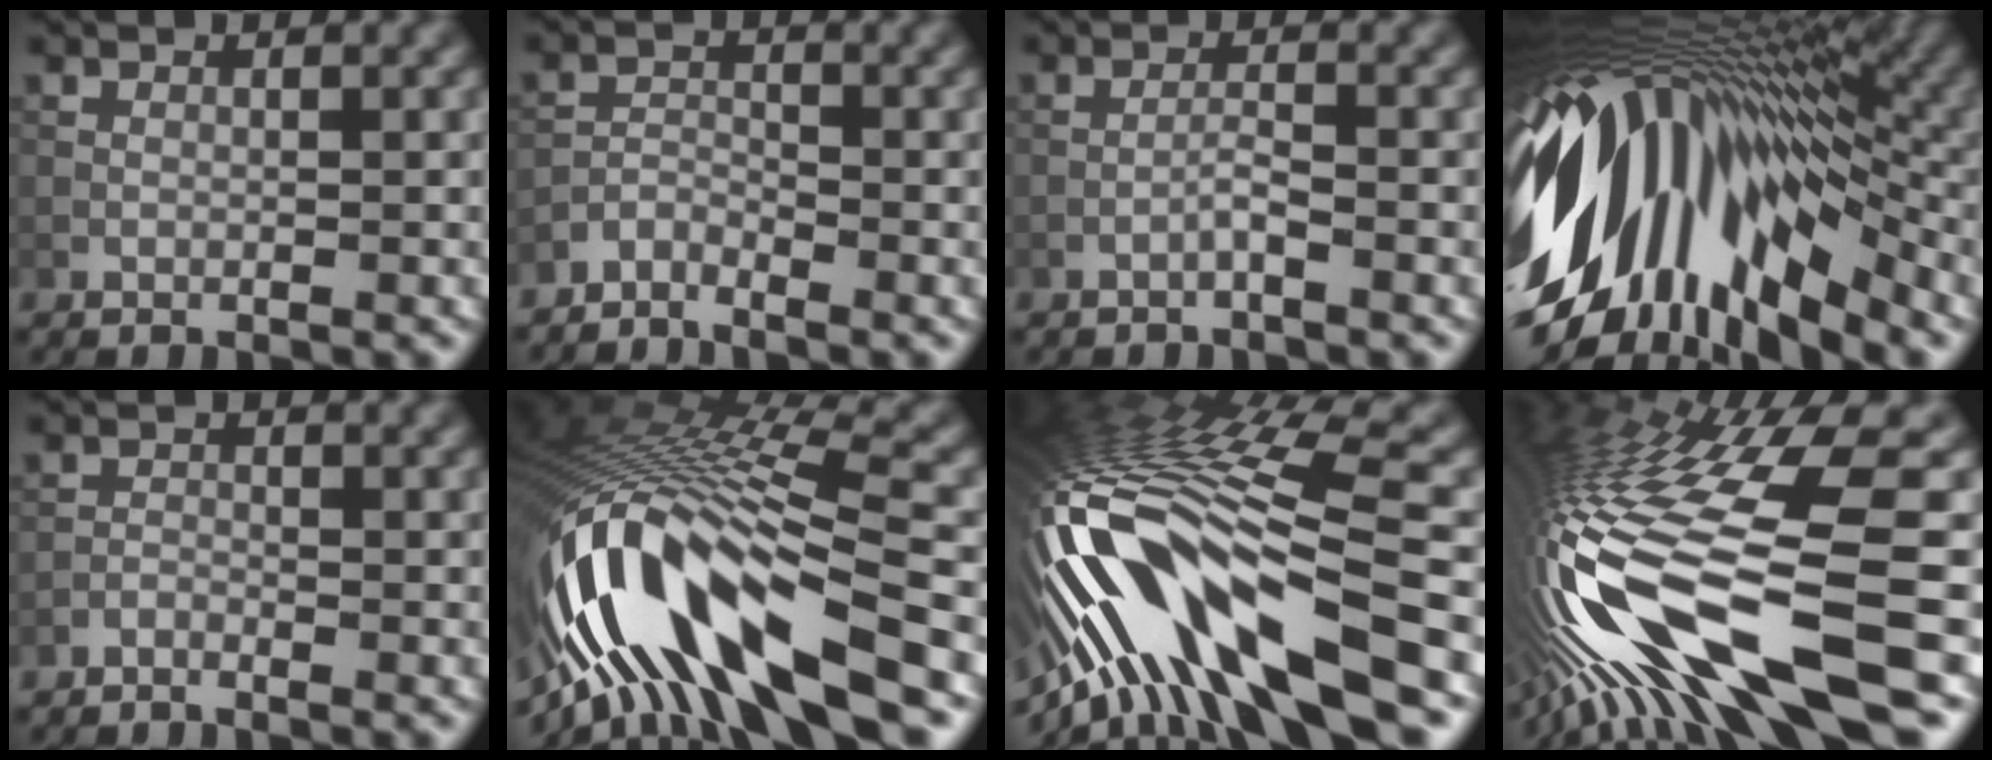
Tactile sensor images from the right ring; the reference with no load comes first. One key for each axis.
{"total": 1.6, "fx": -1.6, "fy": 0.4, "fz": 0.1, "tx": -0.008, "ty": 0.001, "tz": -0.036}
{"total": 0.8, "fx": -0.4, "fy": -0.2, "fz": 0.7, "tx": -0.015, "ty": 0.009, "tz": -0.008}
{"total": 16.1, "fx": -2.2, "fy": 8.6, "fz": 13.4, "tx": -0.244, "ty": 0.006, "tz": -0.049}
{"total": 0.7, "fx": -0.7, "fy": 0.1, "fz": 0.0, "tx": -0.004, "ty": 0.002, "tz": -0.014}
{"total": 15.6, "fx": -6.0, "fy": 4.6, "fz": 13.7, "tx": -0.273, "ty": 0.011, "tz": -0.096}
{"total": 15.9, "fx": -5.7, "fy": 4.4, "fz": 14.2, "tx": -0.274, "ty": 0.008, "tz": -0.095}
{"total": 16.6, "fx": -5.2, "fy": 3.2, "fz": 15.4, "tx": -0.296, "ty": -0.018, "tz": -0.077}